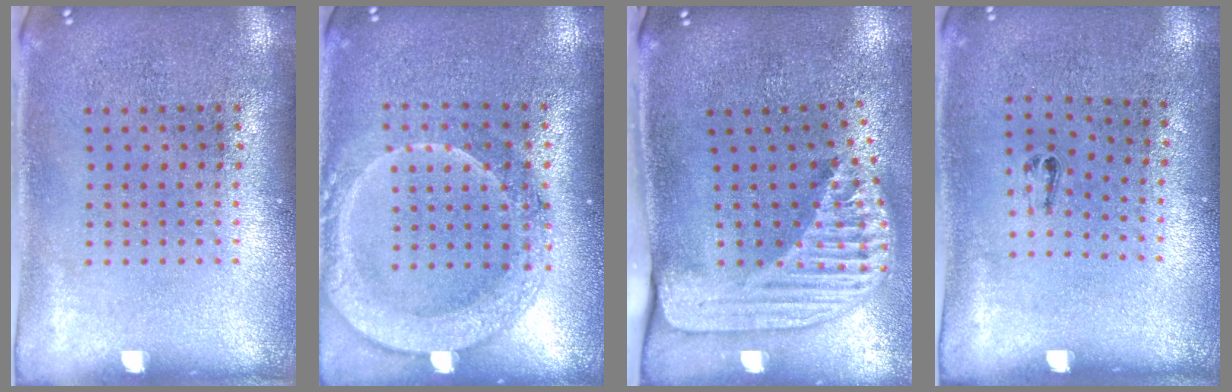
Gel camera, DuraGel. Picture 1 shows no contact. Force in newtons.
{"total": 2.0, "press": 1.8, "slide": 0.7}
{"total": 2.5, "press": 1.8, "slide": 1.8}
{"total": 0.6, "press": 0.2, "slide": 0.5}